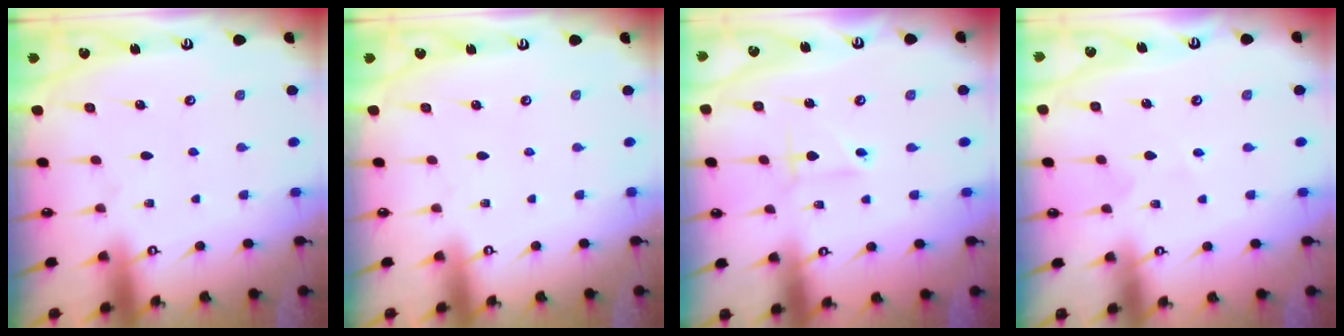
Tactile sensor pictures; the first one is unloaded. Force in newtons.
{"total": 0.0}
{"total": 2.6, "press": 2.6, "slide": 0.3}
{"total": 1.8, "press": 1.8, "slide": 0.4}